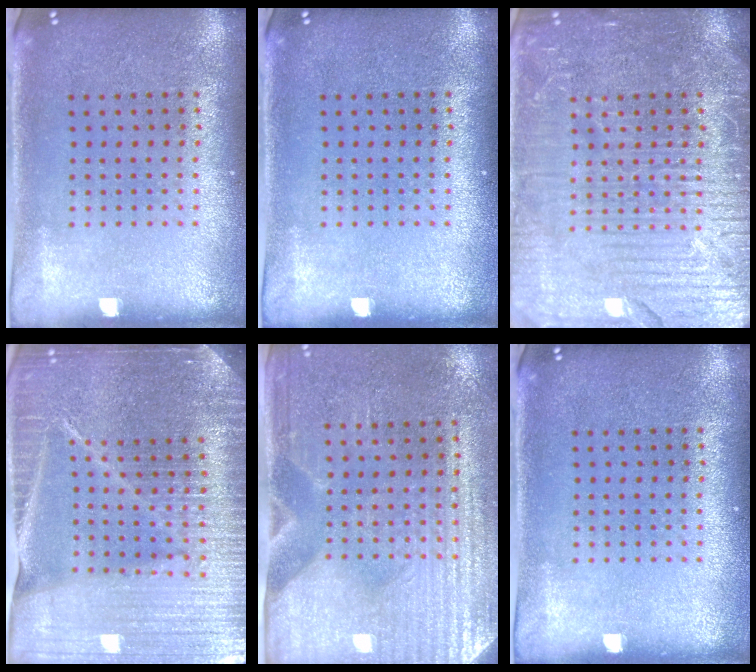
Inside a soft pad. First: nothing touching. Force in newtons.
{"total": 0.0}
{"total": 7.2, "press": 7.2, "slide": 0.9}
{"total": 5.4, "press": 4.7, "slide": 2.5}
{"total": 3.1, "press": 2.8, "slide": 1.3}
{"total": 0.0}